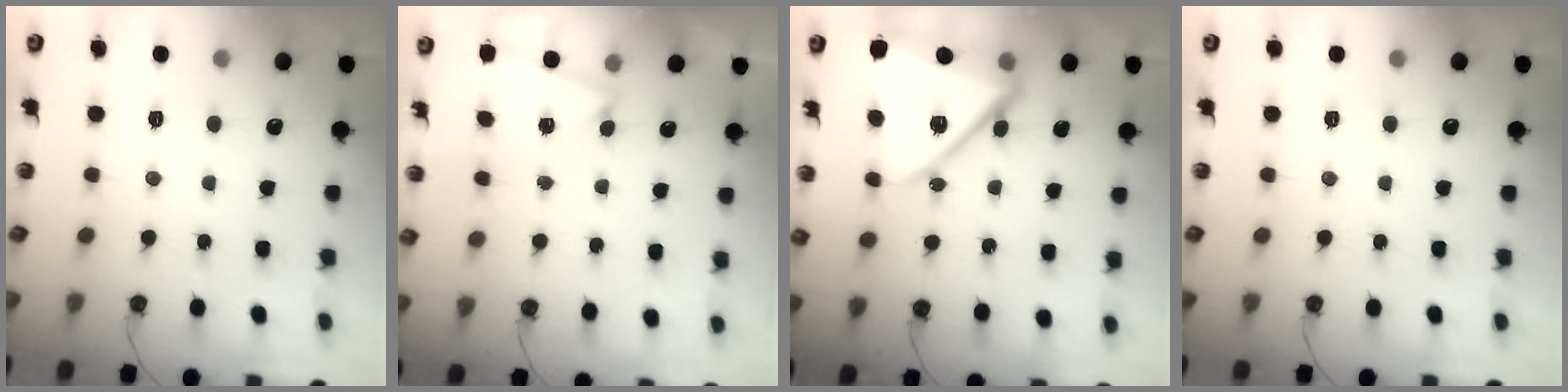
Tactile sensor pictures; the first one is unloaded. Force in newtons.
{"total": 2.6, "press": 1.9, "slide": 1.8}
{"total": 18.4, "press": 18.3, "slide": 2.2}
{"total": 0.0}